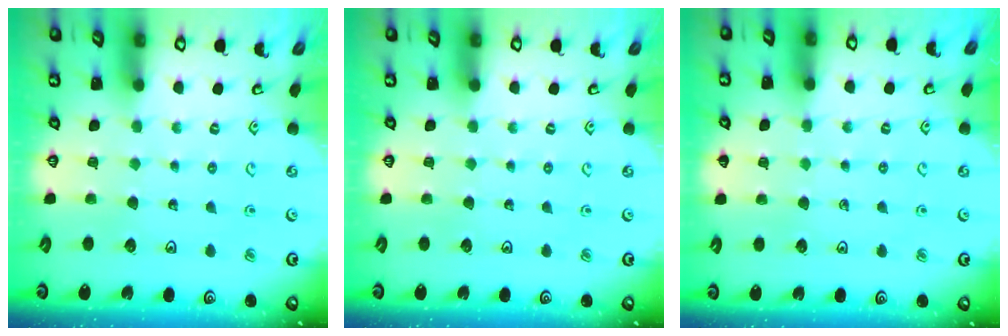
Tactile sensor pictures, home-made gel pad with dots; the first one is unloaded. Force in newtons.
{"total": 0.0}
{"total": 4.3, "press": 4.3, "slide": 0.6}